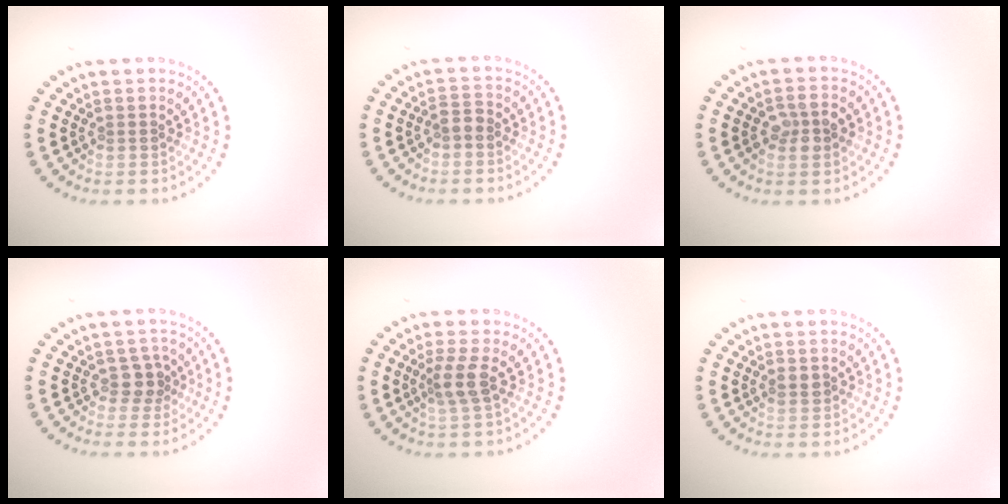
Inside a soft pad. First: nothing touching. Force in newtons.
{"total": 1.2, "press": 1.2, "slide": 0.5}
{"total": 2.6, "press": 2.6, "slide": 0.0}
{"total": 1.8, "press": 1.6, "slide": 0.8}
{"total": 2.4, "press": 1.9, "slide": 1.5}
{"total": 1.2, "press": 1.2, "slide": 0.2}